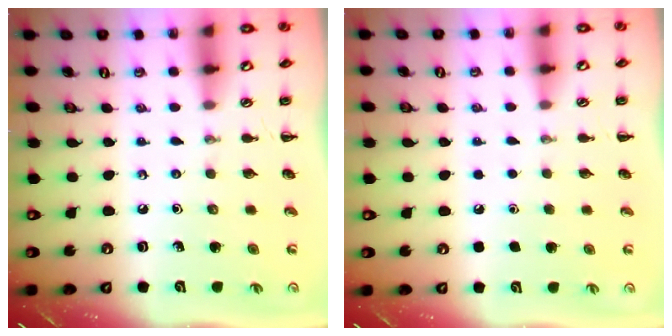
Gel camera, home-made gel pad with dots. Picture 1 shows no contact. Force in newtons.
{"total": 1.6, "press": 1.6, "slide": 0.1}